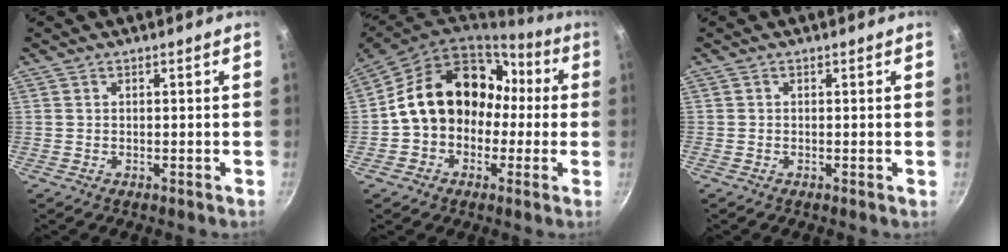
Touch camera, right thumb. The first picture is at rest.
{"total": 18.7, "force": [0.6, 14.8, 11.5], "torque": [-0.152, 0.070, 0.010]}
{"total": 0.0}